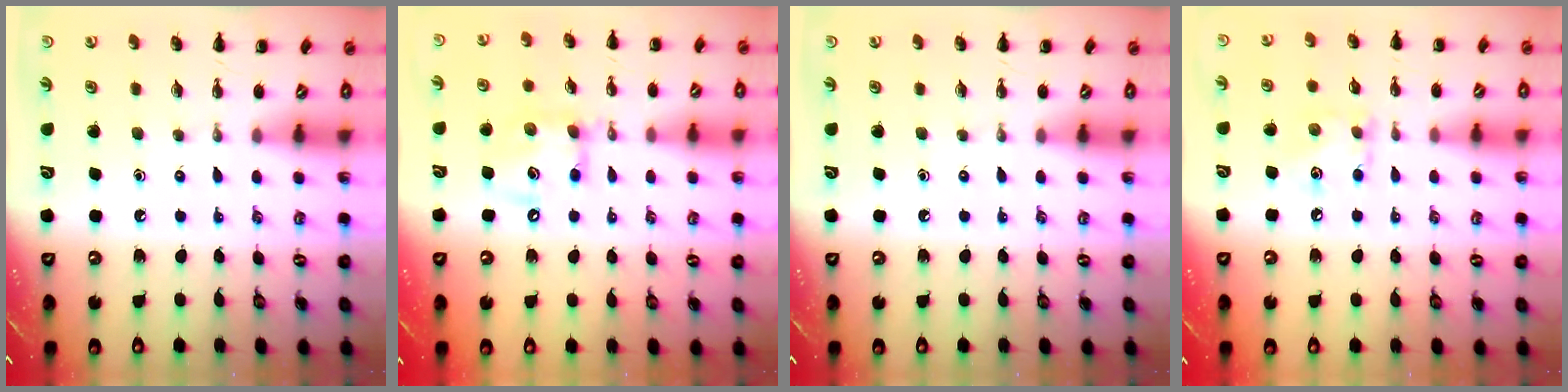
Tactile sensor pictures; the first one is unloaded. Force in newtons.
{"total": 12.2, "press": 12.0, "slide": 1.9}
{"total": 0.0}
{"total": 7.0, "press": 7.0, "slide": 0.7}